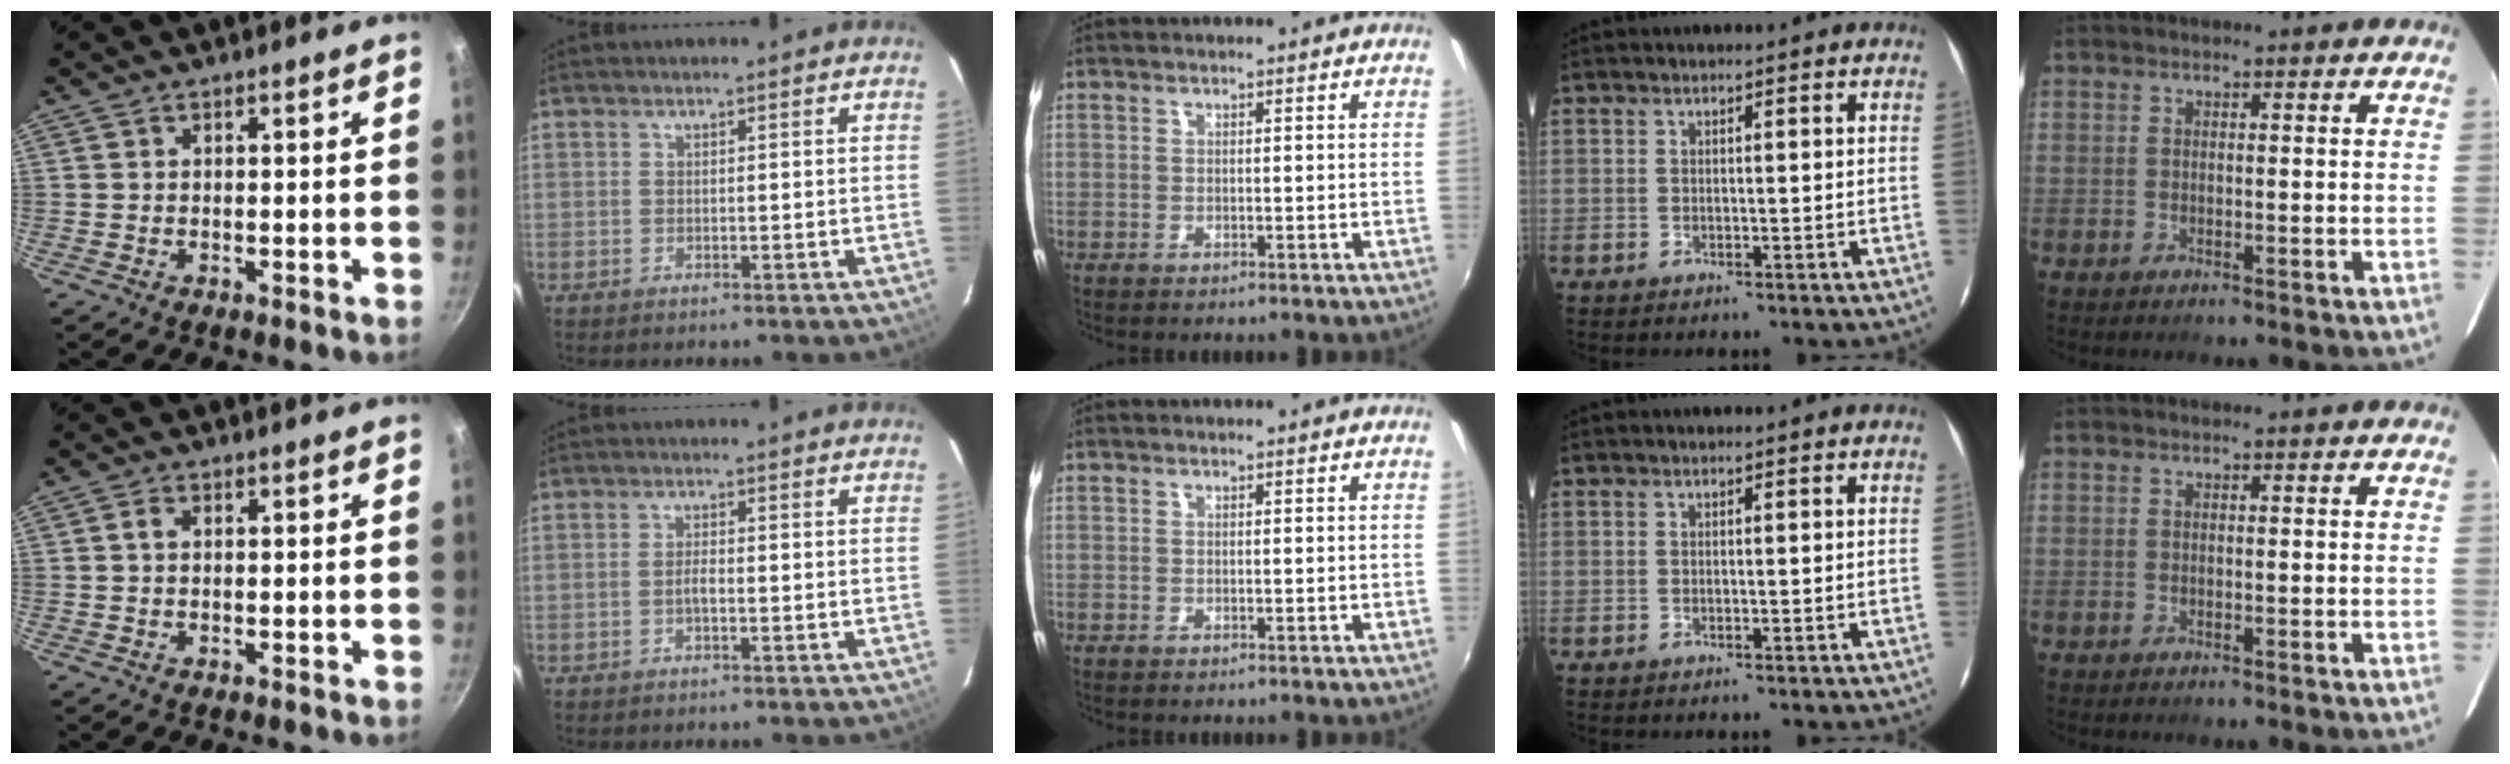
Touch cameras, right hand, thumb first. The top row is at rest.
{"thumb": {"total": 1.2, "force": [0.1, 0.8, 0.9], "torque": [-0.017, 0.005, 0.001]}, "index": {"total": 1.5, "force": [-0.7, 0.5, 1.3], "torque": [-0.025, 0.001, -0.013]}}